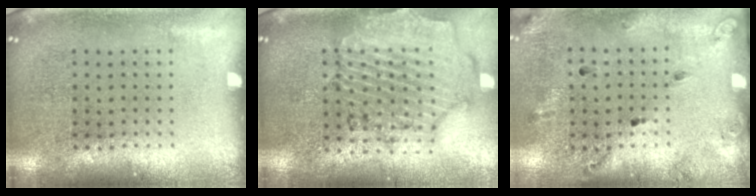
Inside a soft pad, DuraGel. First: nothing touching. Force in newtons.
{"total": 1.6, "press": 1.6, "slide": 0.3}
{"total": 1.8, "press": 1.2, "slide": 1.4}